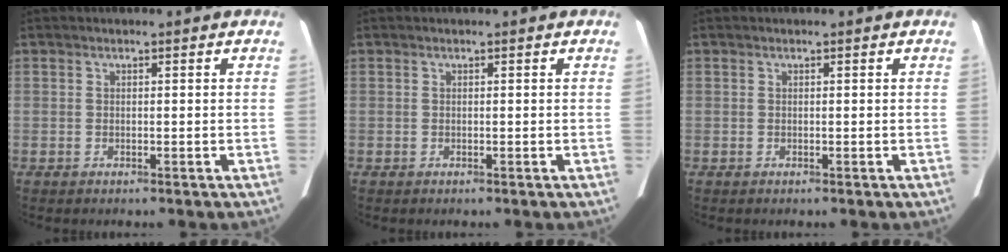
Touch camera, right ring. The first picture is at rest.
{"total": 0.0}
{"total": 0.0}